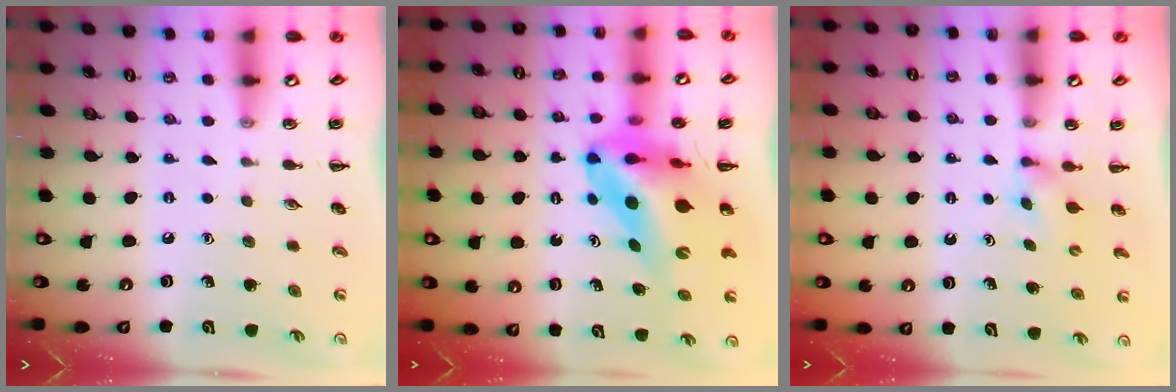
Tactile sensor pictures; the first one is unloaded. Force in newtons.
{"total": 14.8, "press": 14.1, "slide": 4.5}
{"total": 2.3, "press": 2.1, "slide": 1.0}